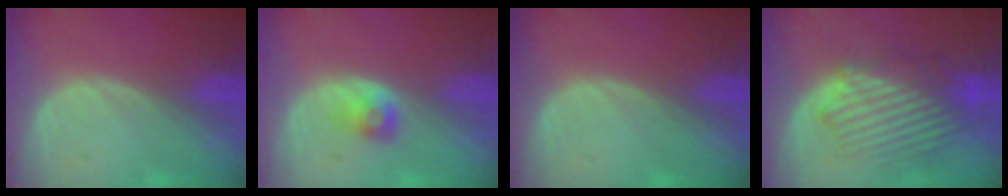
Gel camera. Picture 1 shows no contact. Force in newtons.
{"total": 2.3, "press": 2.2, "slide": 0.5}
{"total": 0.0}
{"total": 8.8, "press": 8.5, "slide": 2.3}